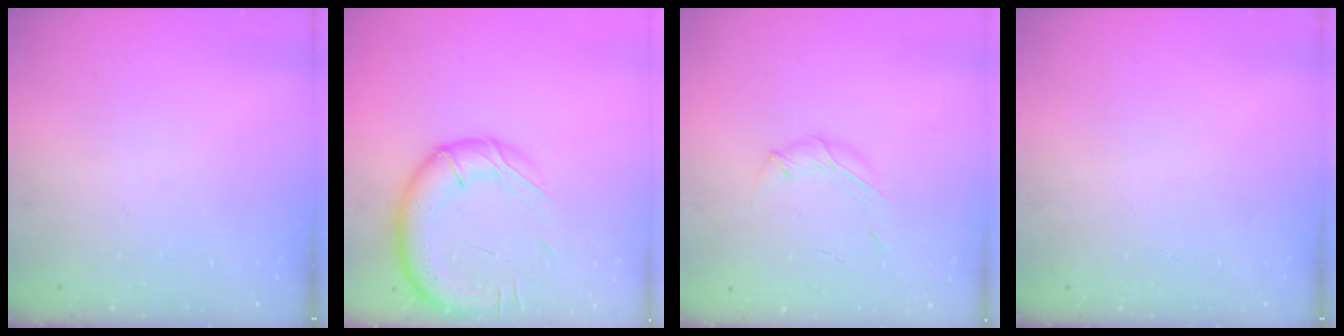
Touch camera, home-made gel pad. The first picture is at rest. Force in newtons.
{"total": 15.7, "press": 15.5, "slide": 2.0}
{"total": 6.8, "press": 6.8, "slide": 0.9}
{"total": 0.0}